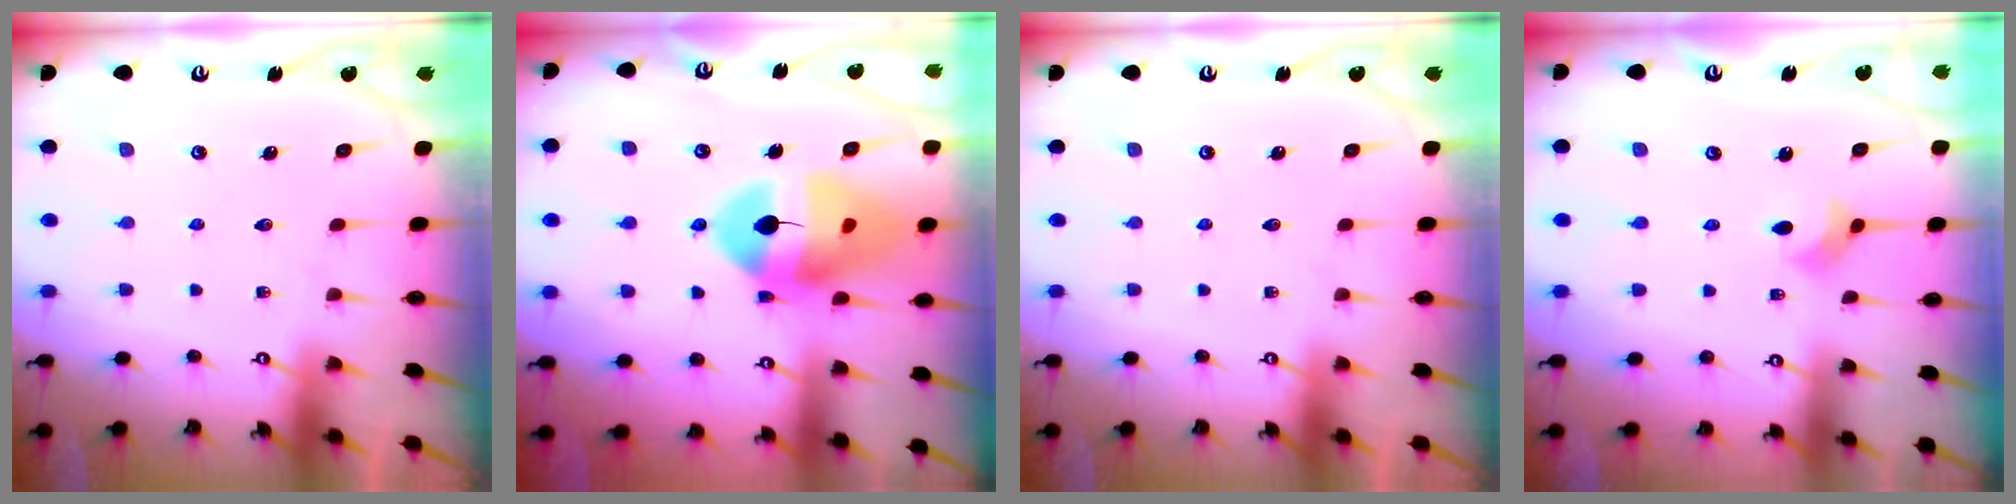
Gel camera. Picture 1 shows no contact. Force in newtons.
{"total": 16.1, "press": 16.0, "slide": 1.7}
{"total": 0.0}
{"total": 4.7, "press": 4.6, "slide": 0.7}